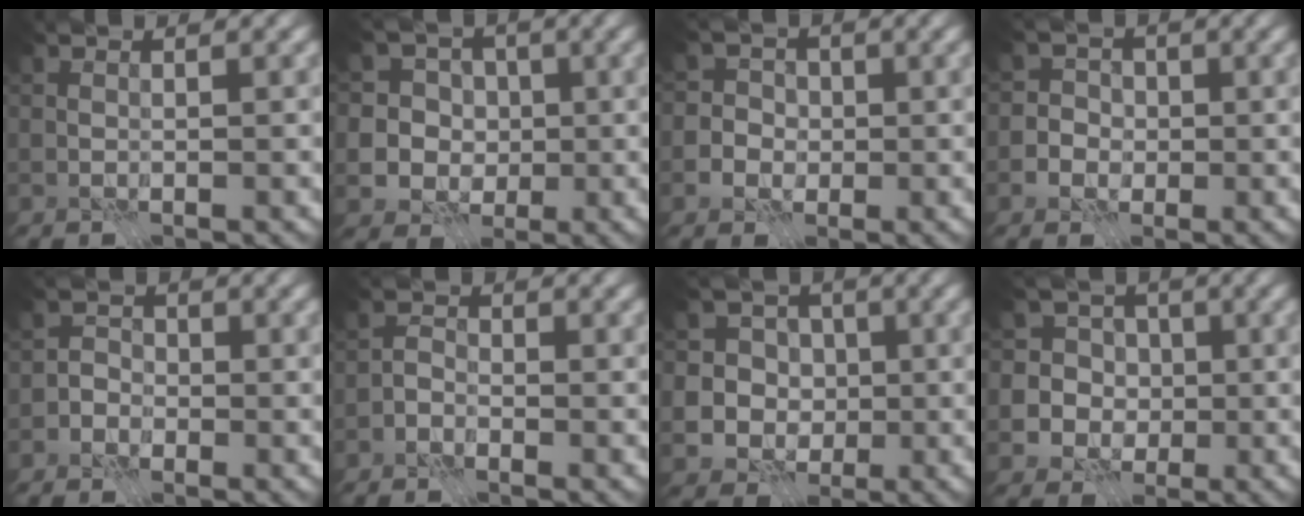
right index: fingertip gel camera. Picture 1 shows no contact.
{"total": 6.3, "force": [0.6, 6.0, 2.1], "torque": [-0.024, 0.019, -0.014]}
{"total": 4.6, "force": [-0.3, 4.4, 1.2], "torque": [0.000, 0.028, -0.031]}
{"total": 3.8, "force": [-0.6, 3.7, 0.9], "torque": [0.013, 0.022, -0.035]}
{"total": 2.2, "force": [-1.4, 1.7, 0.2], "torque": [0.025, 0.005, -0.042]}
{"total": 1.8, "force": [-1.5, 0.9, 0.2], "torque": [0.014, 0.005, -0.038]}
{"total": 6.5, "force": [-0.1, 6.2, 2.0], "torque": [-0.027, 0.027, -0.030]}
{"total": 7.2, "force": [0.8, 6.7, 2.4], "torque": [-0.036, 0.021, -0.012]}